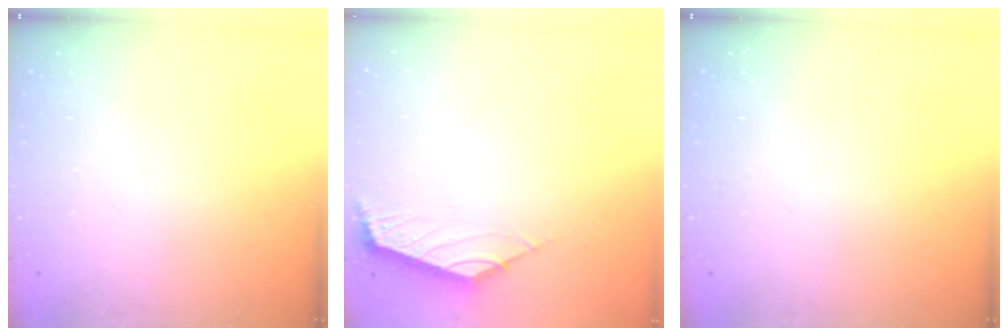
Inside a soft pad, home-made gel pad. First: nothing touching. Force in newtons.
{"total": 2.5, "press": 2.4, "slide": 0.6}
{"total": 0.0}